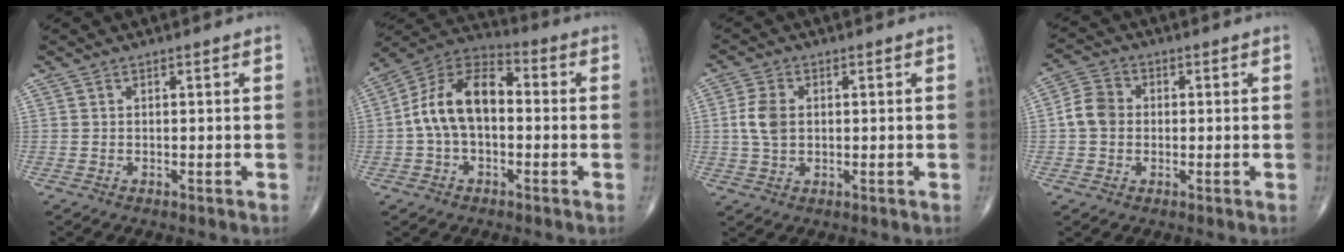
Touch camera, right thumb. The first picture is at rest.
{"total": 13.4, "force": [-0.2, 8.0, 10.7], "torque": [-0.186, 0.041, -0.018]}
{"total": 5.8, "force": [0.4, 3.9, 4.3], "torque": [-0.092, 0.005, 0.006]}
{"total": 5.8, "force": [-0.2, 4.9, 3.2], "torque": [-0.052, 0.014, -0.012]}